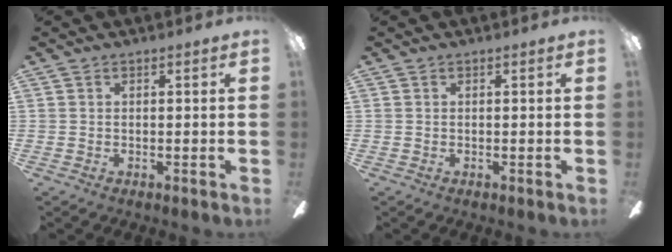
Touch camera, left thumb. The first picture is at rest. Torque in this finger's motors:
{"motor_torque": [0.00, 0.00, 0.14, 0.14, 0.00]}